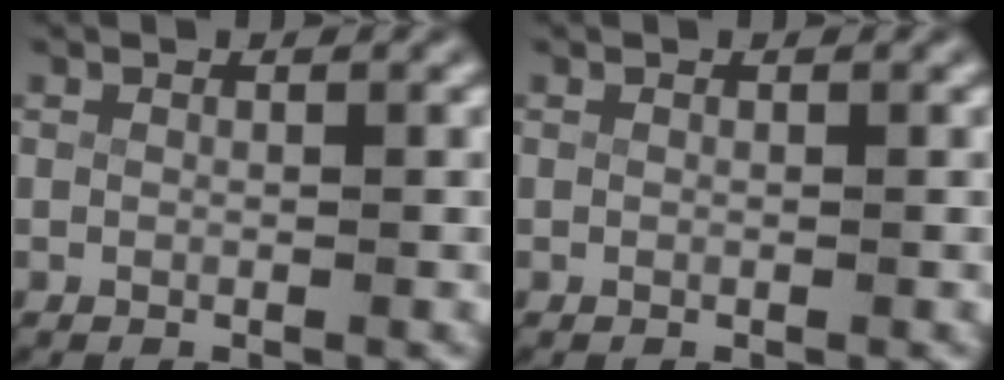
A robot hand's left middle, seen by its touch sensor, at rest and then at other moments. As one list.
[{"total": 0.0}]